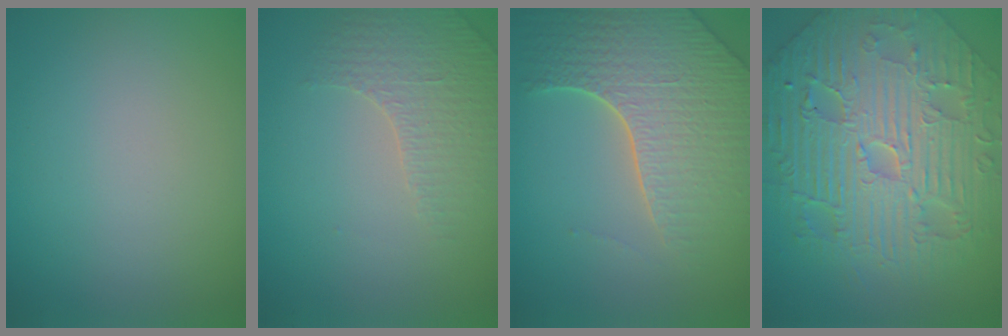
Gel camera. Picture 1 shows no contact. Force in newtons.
{"total": 1.8, "press": 1.6, "slide": 0.8}
{"total": 7.6, "press": 5.8, "slide": 4.9}
{"total": 11.5, "press": 7.9, "slide": 8.4}